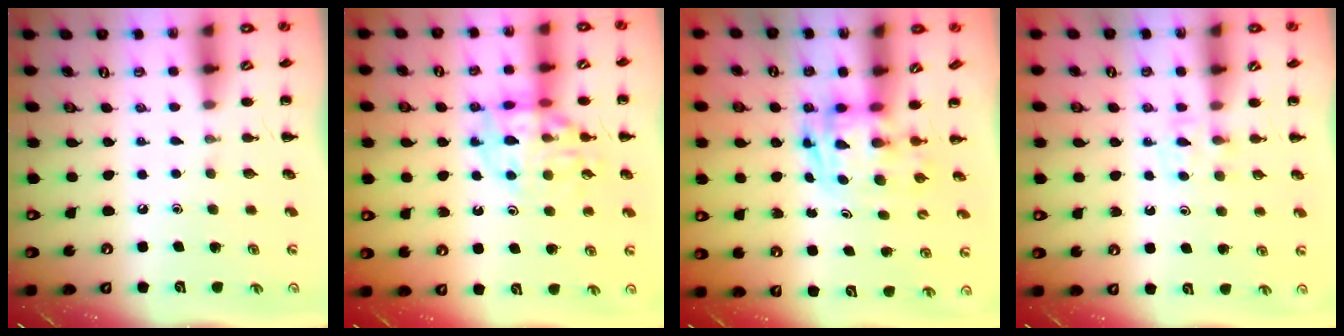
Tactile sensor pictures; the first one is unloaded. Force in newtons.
{"total": 14.5, "press": 14.4, "slide": 2.0}
{"total": 2.8, "press": 2.8, "slide": 0.5}
{"total": 3.8, "press": 3.5, "slide": 1.3}